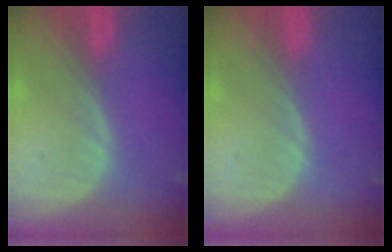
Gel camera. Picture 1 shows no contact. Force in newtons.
{"total": 0.0}